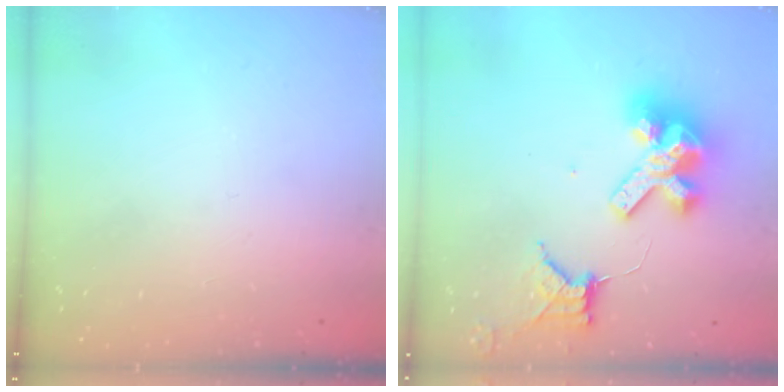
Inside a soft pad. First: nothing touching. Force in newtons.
{"total": 13.7, "press": 13.6, "slide": 1.8}